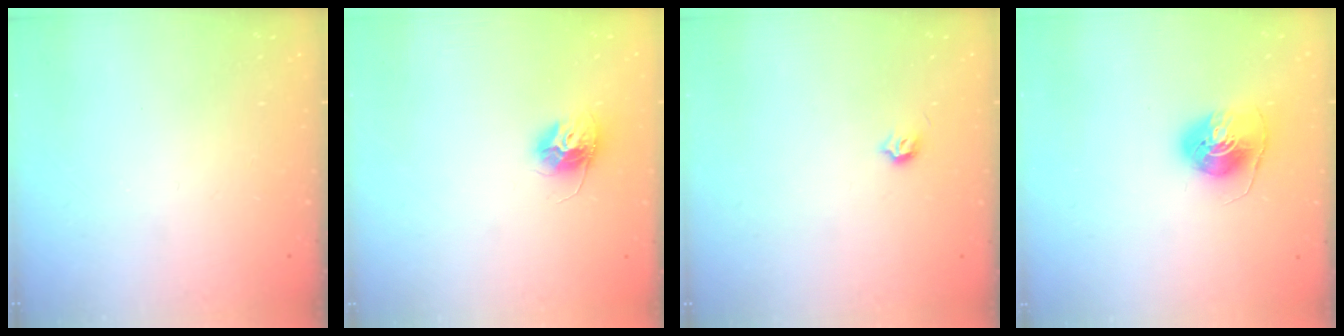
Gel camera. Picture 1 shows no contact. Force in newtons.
{"total": 10.7, "press": 10.7, "slide": 0.7}
{"total": 3.7, "press": 3.6, "slide": 0.6}
{"total": 8.3, "press": 8.3, "slide": 0.4}